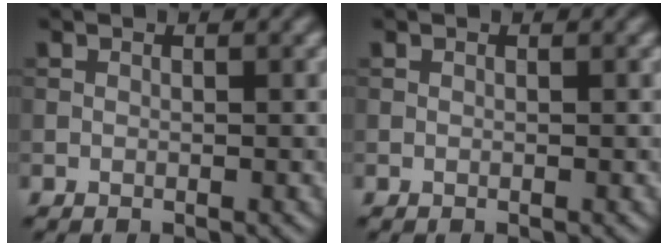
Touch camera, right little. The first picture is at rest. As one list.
[{"total": 0.0}]